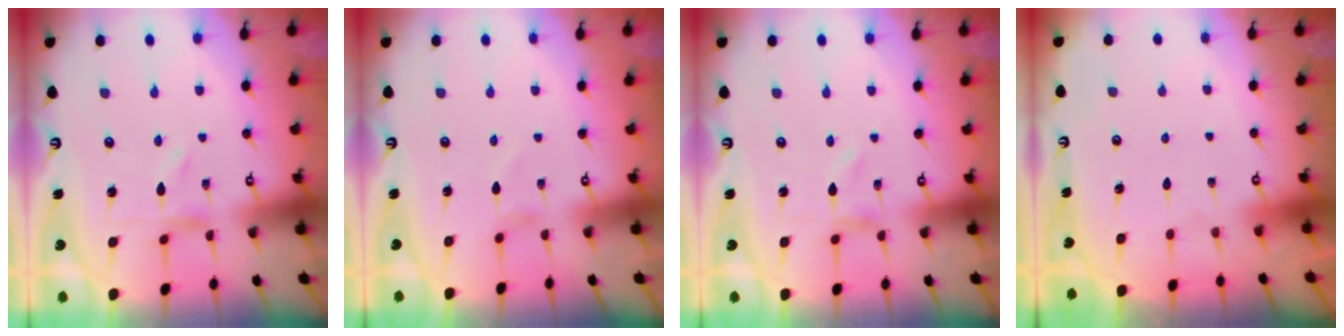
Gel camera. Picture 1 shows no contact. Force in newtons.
{"total": 1.4, "press": 1.4, "slide": 0.2}
{"total": 0.0}
{"total": 1.8, "press": 1.8, "slide": 0.1}